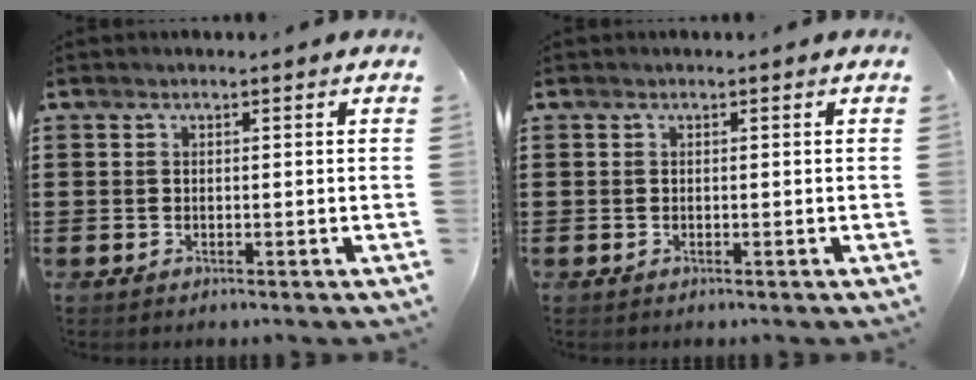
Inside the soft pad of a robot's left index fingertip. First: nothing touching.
{"total": 0.0}